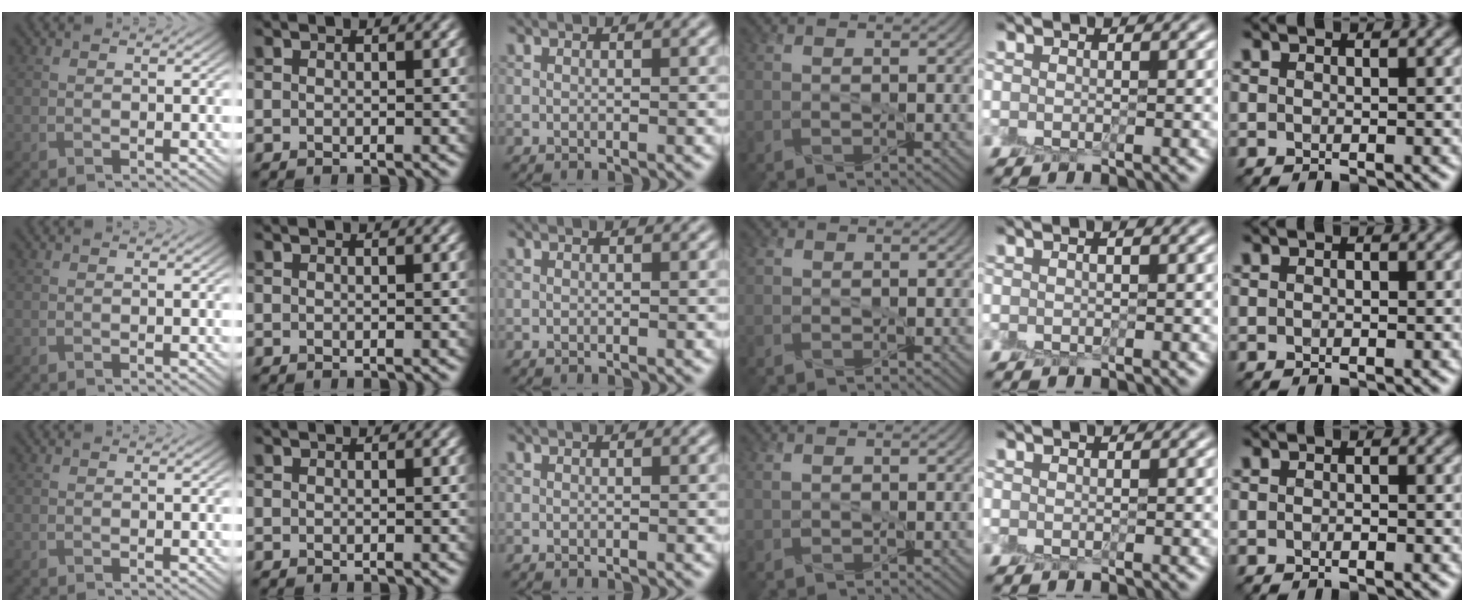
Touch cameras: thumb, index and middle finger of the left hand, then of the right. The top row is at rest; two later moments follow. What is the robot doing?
{"motion": "peel", "object": "sticky note"}